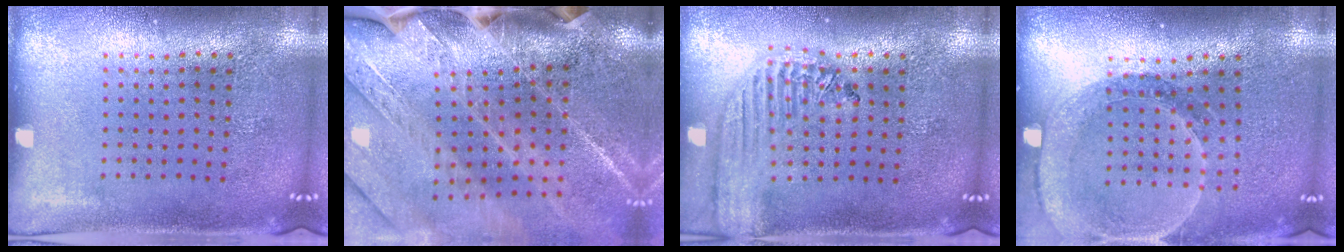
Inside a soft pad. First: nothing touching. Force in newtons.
{"total": 3.8, "press": 3.3, "slide": 1.9}
{"total": 2.0, "press": 1.8, "slide": 0.9}
{"total": 1.6, "press": 1.6, "slide": 0.2}